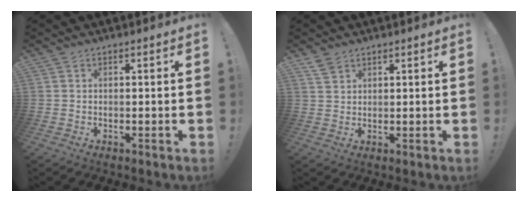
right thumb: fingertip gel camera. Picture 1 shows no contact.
{"total": 2.8, "force": [2.3, 1.2, 1.1], "torque": [-0.016, -0.014, 0.044]}